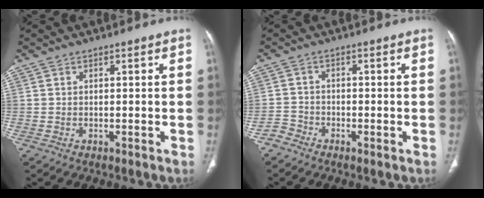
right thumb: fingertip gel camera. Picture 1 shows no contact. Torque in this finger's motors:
{"motor_torque": [2.46, 2.22, -0.06, -0.64, 0.02]}